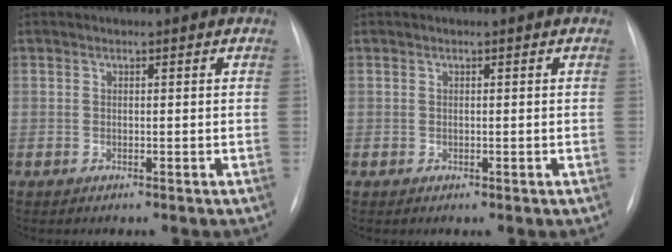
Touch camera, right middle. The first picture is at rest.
{"total": 0.0}